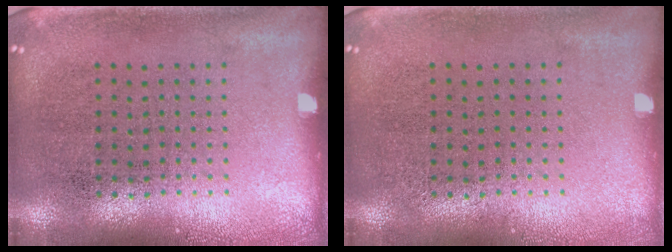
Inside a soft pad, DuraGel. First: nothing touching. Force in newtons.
{"total": 0.0}